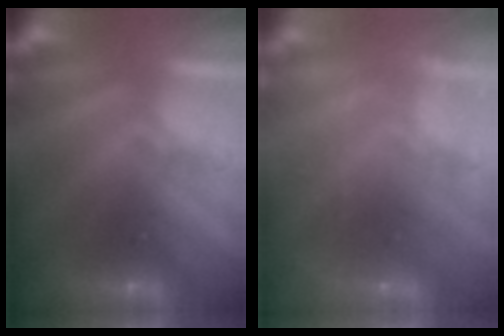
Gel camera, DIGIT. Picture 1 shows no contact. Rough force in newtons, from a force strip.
{"total": 2.4}